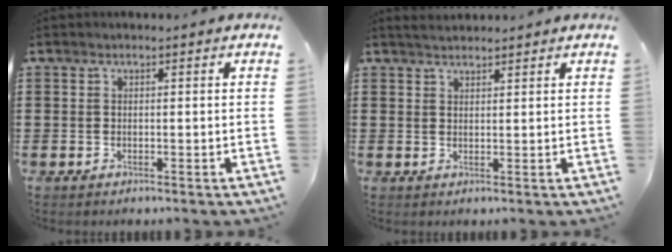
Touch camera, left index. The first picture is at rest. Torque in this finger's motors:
{"motor_torque": [0.23, 0.25, 0.02, 0.01]}